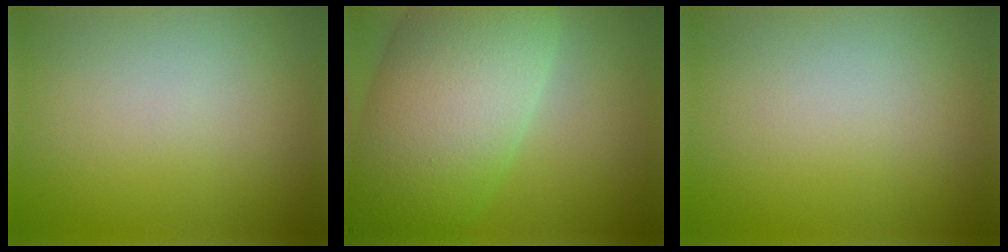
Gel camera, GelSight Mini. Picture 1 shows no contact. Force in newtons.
{"total": 12.6, "press": 12.6, "slide": 0.3}
{"total": 0.0}